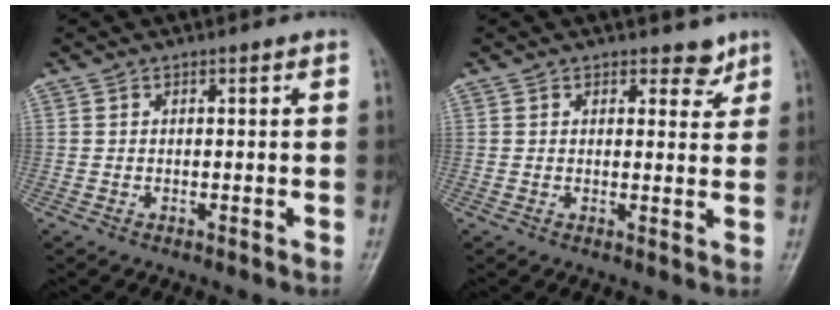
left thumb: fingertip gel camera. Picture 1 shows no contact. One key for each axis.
{"total": 3.0, "fx": 2.3, "fy": 1.7, "fz": 0.9, "tx": 0.010, "ty": -0.014, "tz": 0.029}